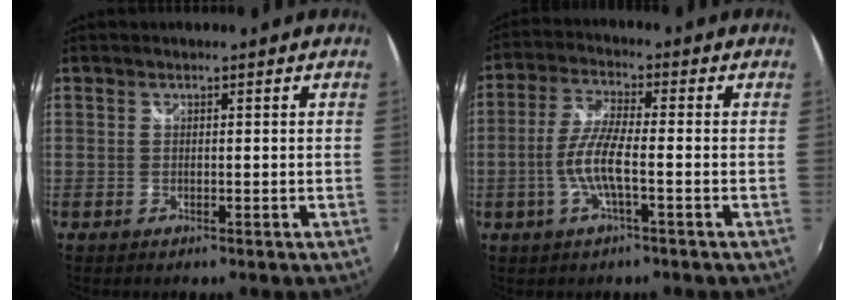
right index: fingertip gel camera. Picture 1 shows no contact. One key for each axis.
{"total": 7.0, "fx": -2.2, "fy": 0.9, "fz": 6.6, "tx": -0.142, "ty": 0.001, "tz": -0.043}